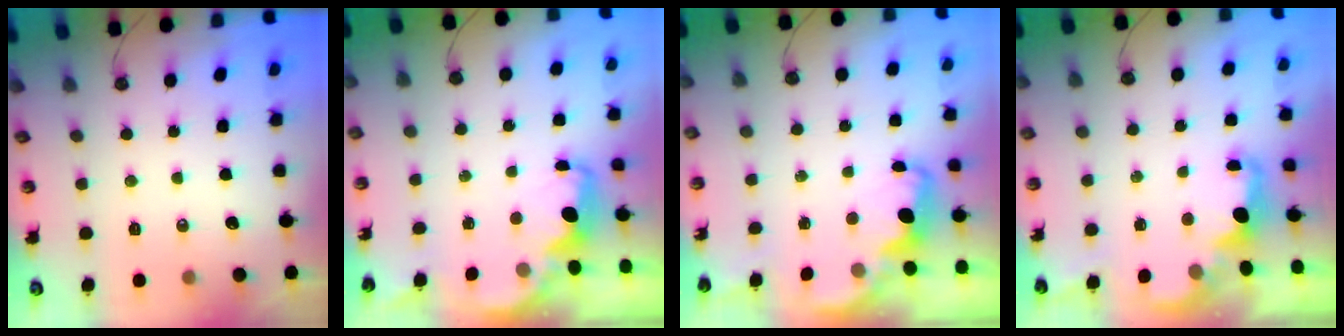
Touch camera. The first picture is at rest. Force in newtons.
{"total": 1.9, "press": 1.8, "slide": 0.5}
{"total": 2.3, "press": 2.3, "slide": 0.5}
{"total": 2.0, "press": 1.9, "slide": 0.8}